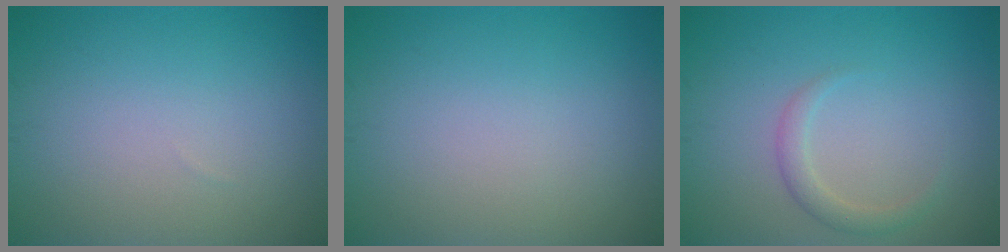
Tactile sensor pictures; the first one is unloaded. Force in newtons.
{"total": 0.0}
{"total": 1.6, "press": 1.6, "slide": 0.1}